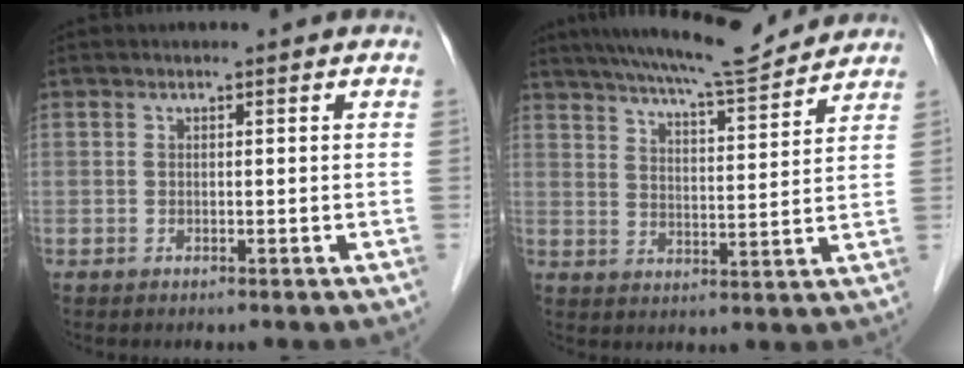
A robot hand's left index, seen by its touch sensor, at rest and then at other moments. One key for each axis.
{"total": 12.7, "fx": 11.7, "fy": 0.6, "fz": 4.9, "tx": -0.083, "ty": 0.002, "tz": 0.173}